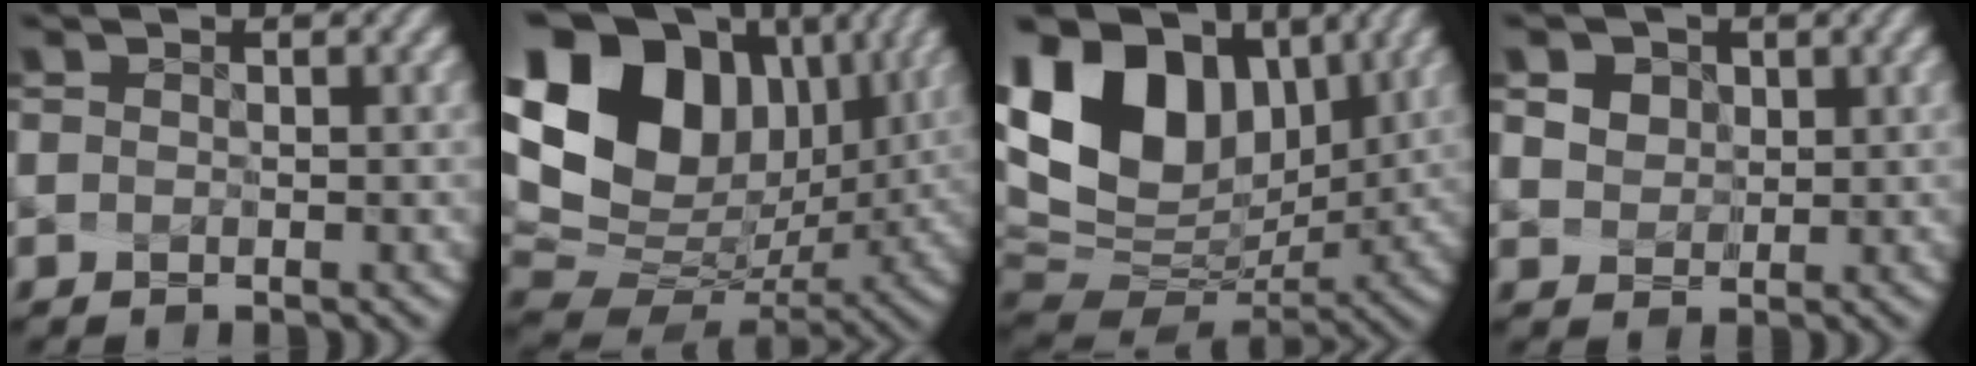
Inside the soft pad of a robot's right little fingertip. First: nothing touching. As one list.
[{"total": 17.7, "force": [6.7, 12.9, 10.2], "torque": [-0.195, 0.028, 0.124]}, {"total": 14.9, "force": [6.6, 9.7, 9.2], "torque": [-0.184, 0.031, 0.117]}, {"total": 5.4, "force": [2.8, 4.1, 2.2], "torque": [-0.040, 0.031, 0.028]}]